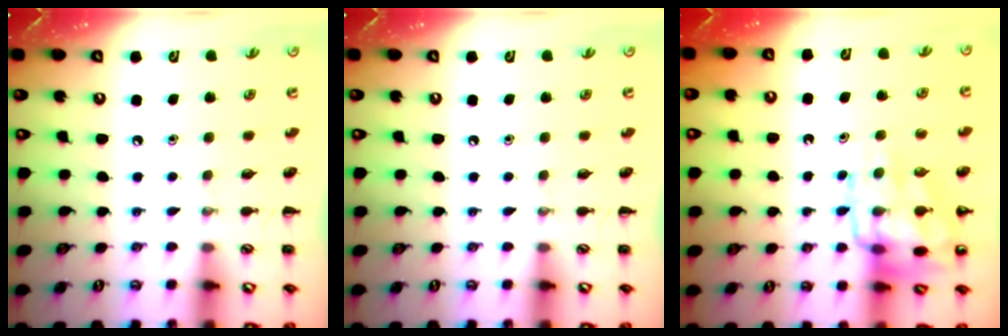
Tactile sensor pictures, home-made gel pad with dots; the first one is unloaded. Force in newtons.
{"total": 0.0}
{"total": 15.4, "press": 15.3, "slide": 2.0}